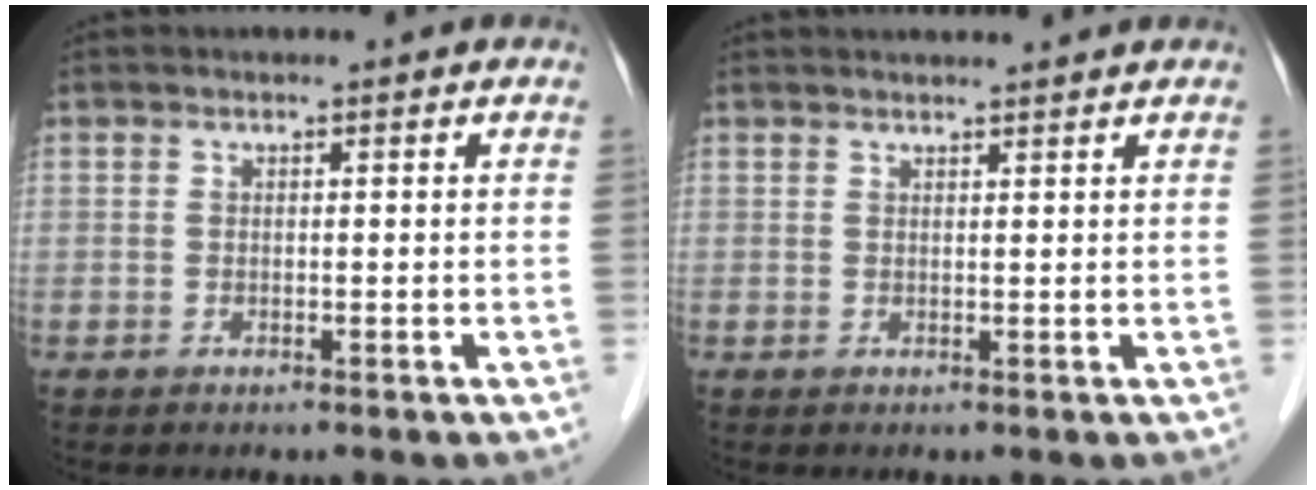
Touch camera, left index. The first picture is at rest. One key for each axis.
{"total": 5.0, "fx": 4.8, "fy": -0.3, "fz": 1.4, "tx": -0.016, "ty": 0.021, "tz": 0.055}